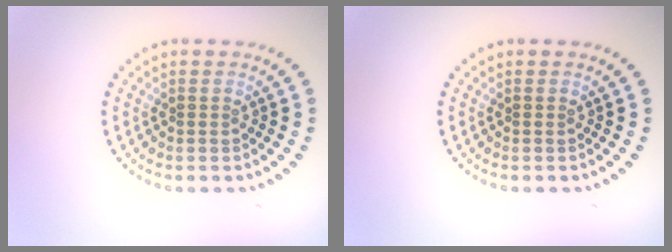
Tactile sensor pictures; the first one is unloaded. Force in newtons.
{"total": 0.0}